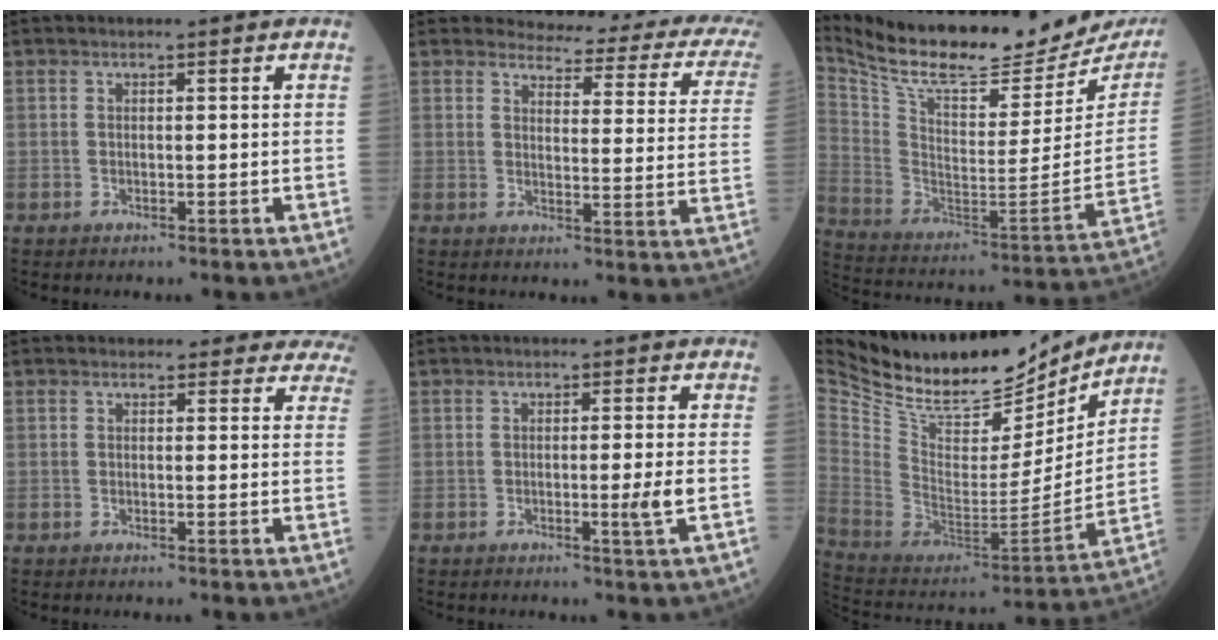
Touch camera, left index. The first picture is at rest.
{"total": 15.6, "force": [14.4, 2.6, 5.5], "torque": [-0.047, -0.063, 0.137]}
{"total": 26.1, "force": [23.6, 5.5, 9.6], "torque": [-0.187, -0.066, 0.349]}
{"total": 11.2, "force": [10.4, 4.0, 0.5], "torque": [0.051, -0.011, 0.075]}
{"total": 2.6, "force": [-0.5, -0.7, 2.4], "torque": [-0.041, -0.008, -0.007]}
{"total": 28.3, "force": [23.7, 9.2, 12.3], "torque": [-0.263, -0.020, 0.388]}